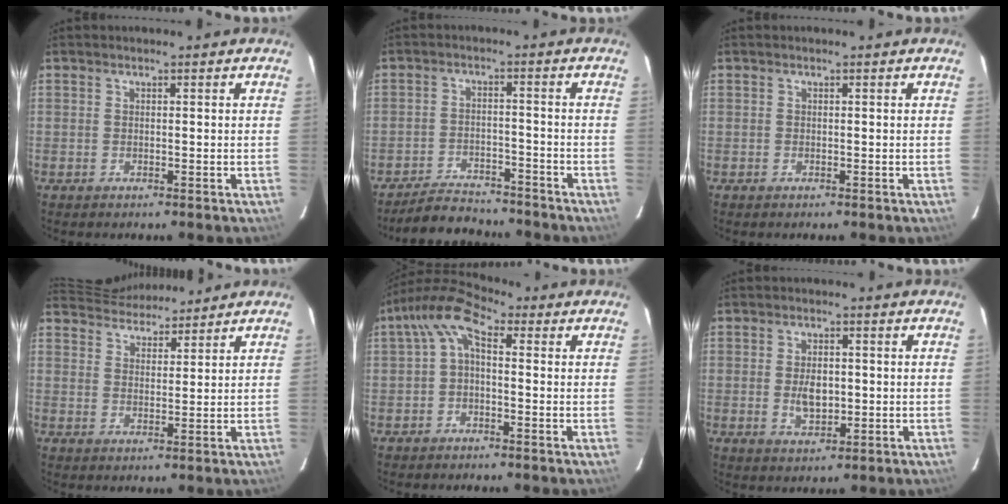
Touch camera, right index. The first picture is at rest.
{"total": 8.6, "force": [-8.2, 2.2, 1.5], "torque": [-0.055, 0.003, -0.117]}
{"total": 0.0}
{"total": 9.9, "force": [9.7, 1.7, 1.5], "torque": [-0.030, 0.020, 0.153]}
{"total": 5.4, "force": [0.9, 2.7, 4.5], "torque": [-0.093, 0.024, 0.011]}
{"total": 5.0, "force": [-0.4, 3.0, 4.0], "torque": [-0.072, -0.003, -0.001]}